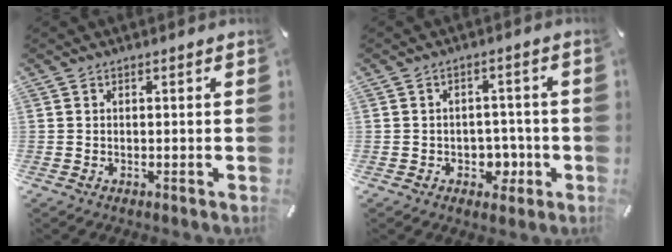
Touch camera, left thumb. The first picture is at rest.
{"total": 5.5, "force": [-1.5, 4.6, 2.6], "torque": [-0.023, 0.002, -0.027]}